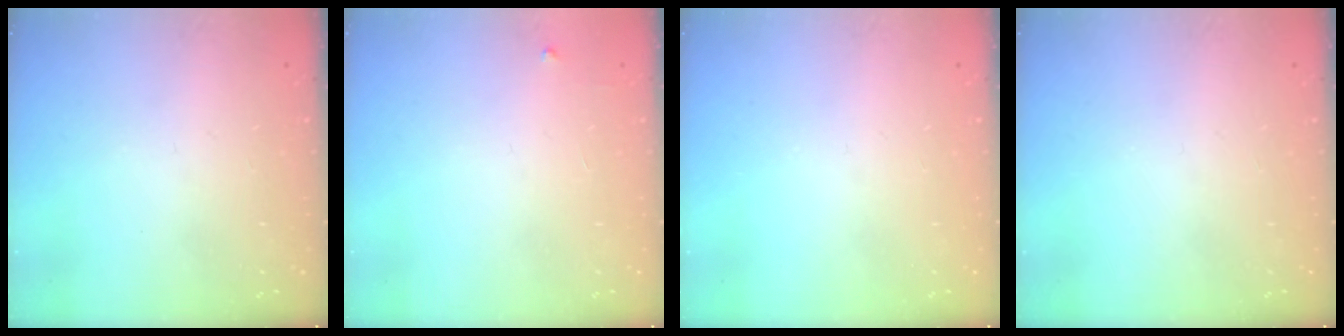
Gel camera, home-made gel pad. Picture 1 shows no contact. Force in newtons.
{"total": 2.6, "press": 2.6, "slide": 0.4}
{"total": 0.0}
{"total": 0.0}